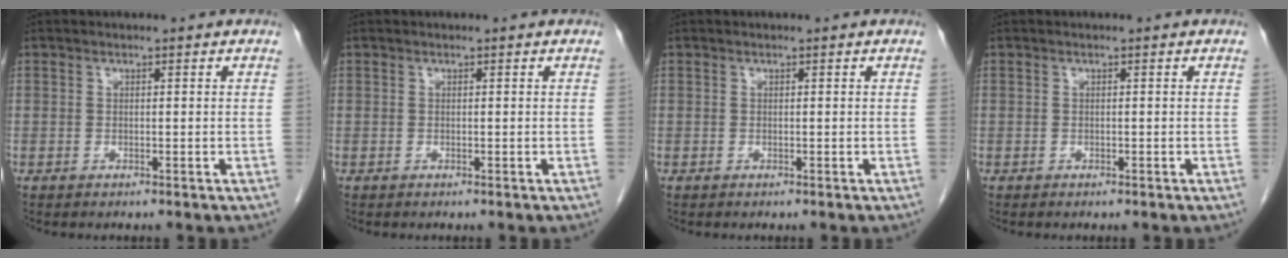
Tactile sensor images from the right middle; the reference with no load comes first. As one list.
[{"total": 0.0}, {"total": 0.0}, {"total": 0.0}]